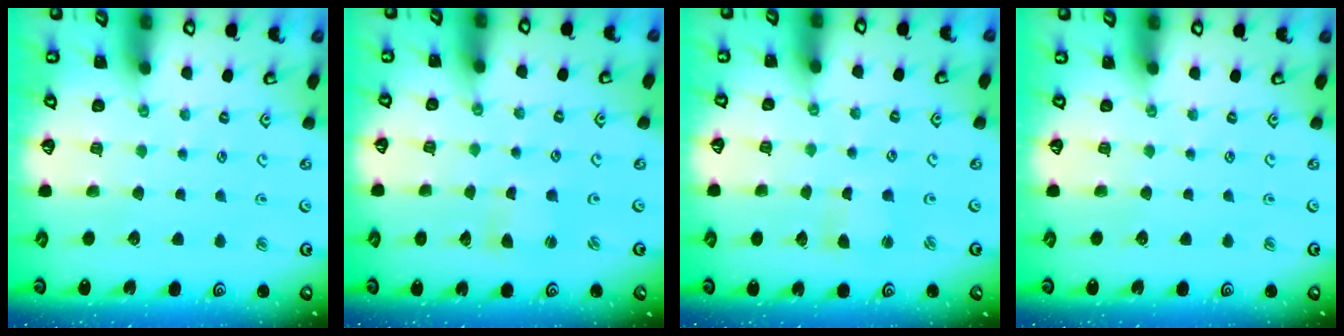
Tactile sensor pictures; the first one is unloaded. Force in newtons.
{"total": 1.2, "press": 1.1, "slide": 0.2}
{"total": 1.4, "press": 1.4, "slide": 0.2}
{"total": 0.0}